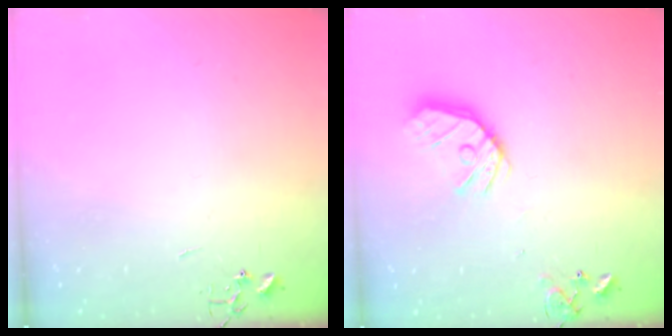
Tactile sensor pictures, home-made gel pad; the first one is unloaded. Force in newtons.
{"total": 14.4, "press": 14.3, "slide": 1.9}